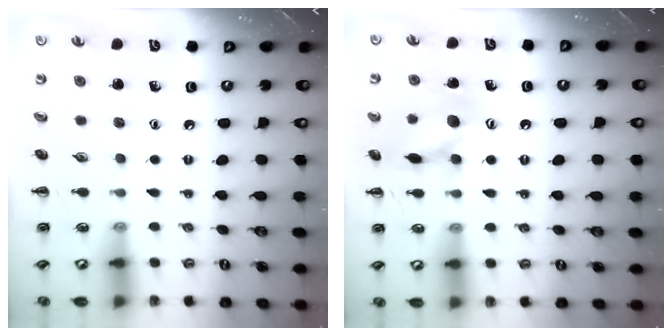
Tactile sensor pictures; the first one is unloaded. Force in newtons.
{"total": 11.6, "press": 11.6, "slide": 0.8}